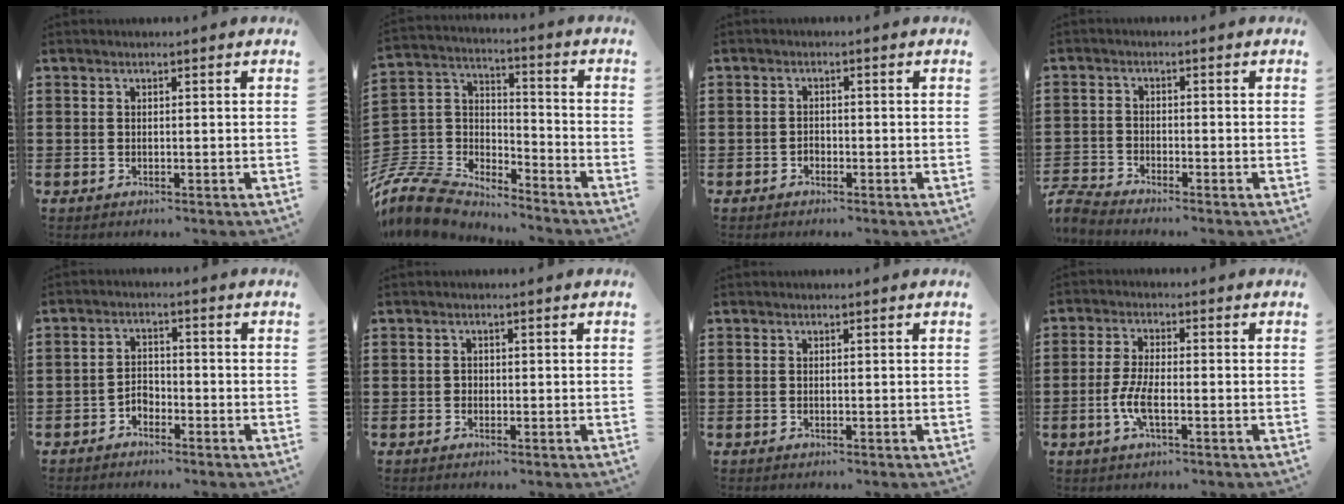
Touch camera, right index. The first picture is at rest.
{"total": 9.0, "force": [-8.2, 3.1, 1.9], "torque": [-0.091, -0.008, -0.173]}
{"total": 1.1, "force": [-0.7, 0.7, 0.3], "torque": [-0.008, -0.002, -0.016]}
{"total": 3.0, "force": [-2.9, 0.0, 0.3], "torque": [-0.024, -0.008, -0.066]}
{"total": 2.3, "force": [-1.9, 1.1, 0.5], "torque": [-0.017, 0.004, -0.041]}
{"total": 0.6, "force": [-0.2, 0.6, 0.1], "torque": [-0.004, 0.002, -0.005]}
{"total": 0.0}
{"total": 5.1, "force": [-1.6, 1.6, 4.6], "torque": [-0.106, -0.005, -0.035]}